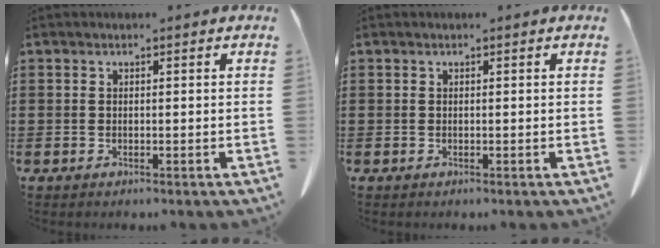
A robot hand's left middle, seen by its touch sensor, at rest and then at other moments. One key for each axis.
{"total": 0.0}